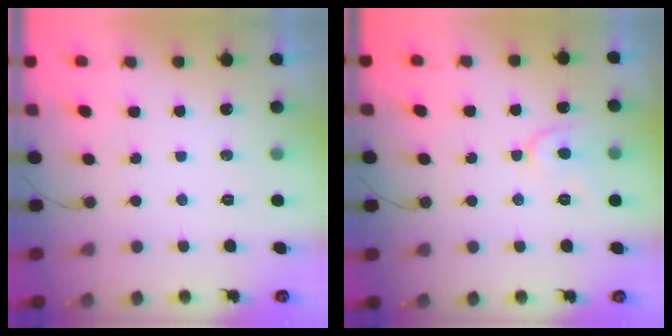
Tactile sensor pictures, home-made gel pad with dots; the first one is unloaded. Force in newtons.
{"total": 7.5, "press": 7.4, "slide": 1.0}